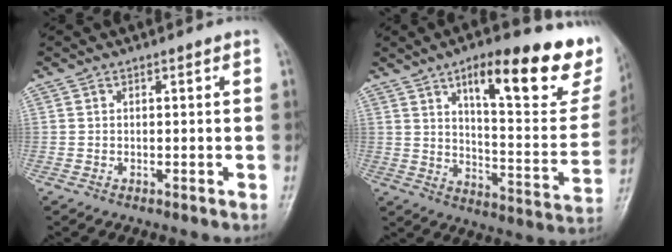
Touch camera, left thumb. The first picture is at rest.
{"total": 24.3, "force": [14.9, 7.8, 17.6], "torque": [-0.189, -0.060, 0.212]}